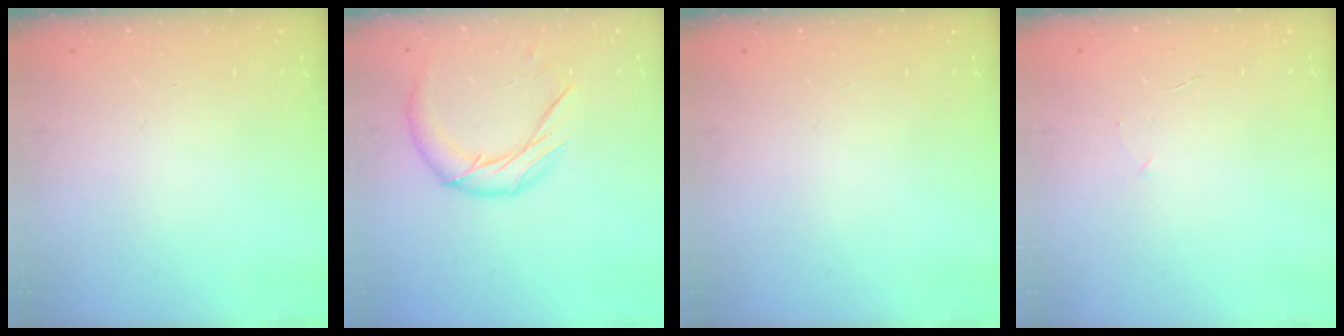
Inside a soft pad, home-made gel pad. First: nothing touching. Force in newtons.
{"total": 10.2, "press": 10.2, "slide": 0.5}
{"total": 0.0}
{"total": 2.5, "press": 2.3, "slide": 0.8}